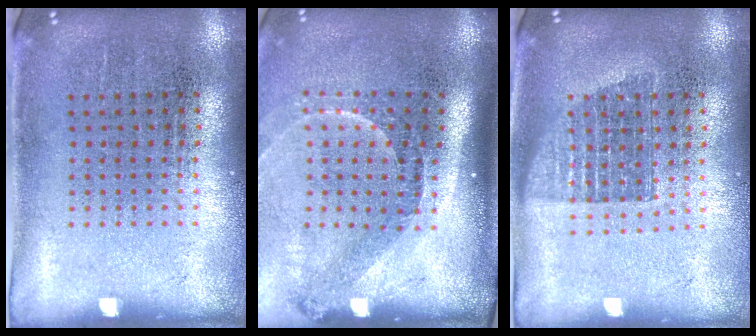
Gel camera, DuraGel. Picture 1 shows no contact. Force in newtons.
{"total": 2.2, "press": 1.5, "slide": 1.5}
{"total": 1.4, "press": 1.2, "slide": 0.7}